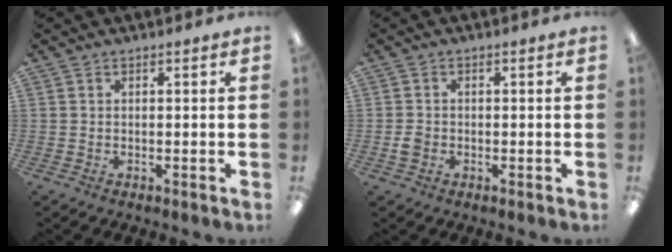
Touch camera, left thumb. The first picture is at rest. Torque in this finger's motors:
{"motor_torque": [-0.52, 0.61, 0.45, -0.25, 0.01]}